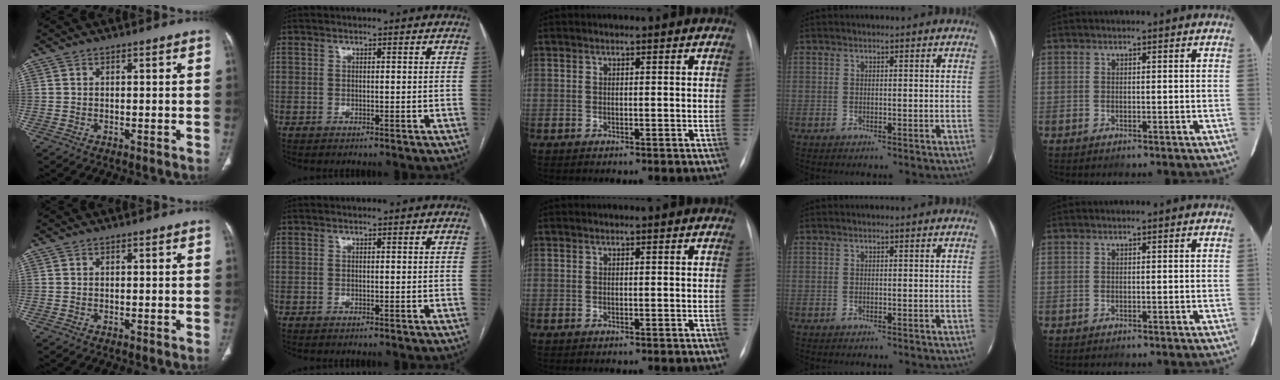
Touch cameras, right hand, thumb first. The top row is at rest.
{}